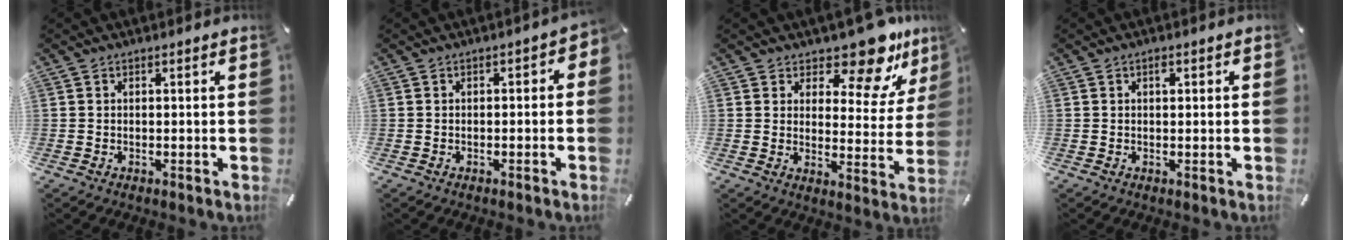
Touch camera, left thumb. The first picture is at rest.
{"total": 1.9, "force": [-1.1, 1.1, 1.2], "torque": [-0.021, 0.006, -0.021]}
{"total": 13.7, "force": [10.6, 5.1, 6.9], "torque": [-0.094, -0.088, 0.178]}
{"total": 1.2, "force": [0.3, 0.7, 0.9], "torque": [-0.010, 0.001, 0.003]}